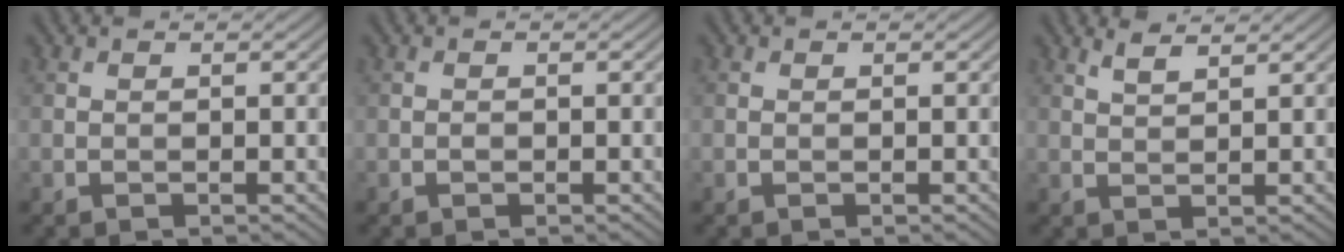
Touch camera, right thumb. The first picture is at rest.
{"total": 0.5, "force": [-0.2, 0.4, 0.3], "torque": [-0.004, 0.000, -0.004]}
{"total": 0.0}
{"total": 2.0, "force": [1.6, 0.3, 1.2], "torque": [-0.031, 0.005, 0.036]}